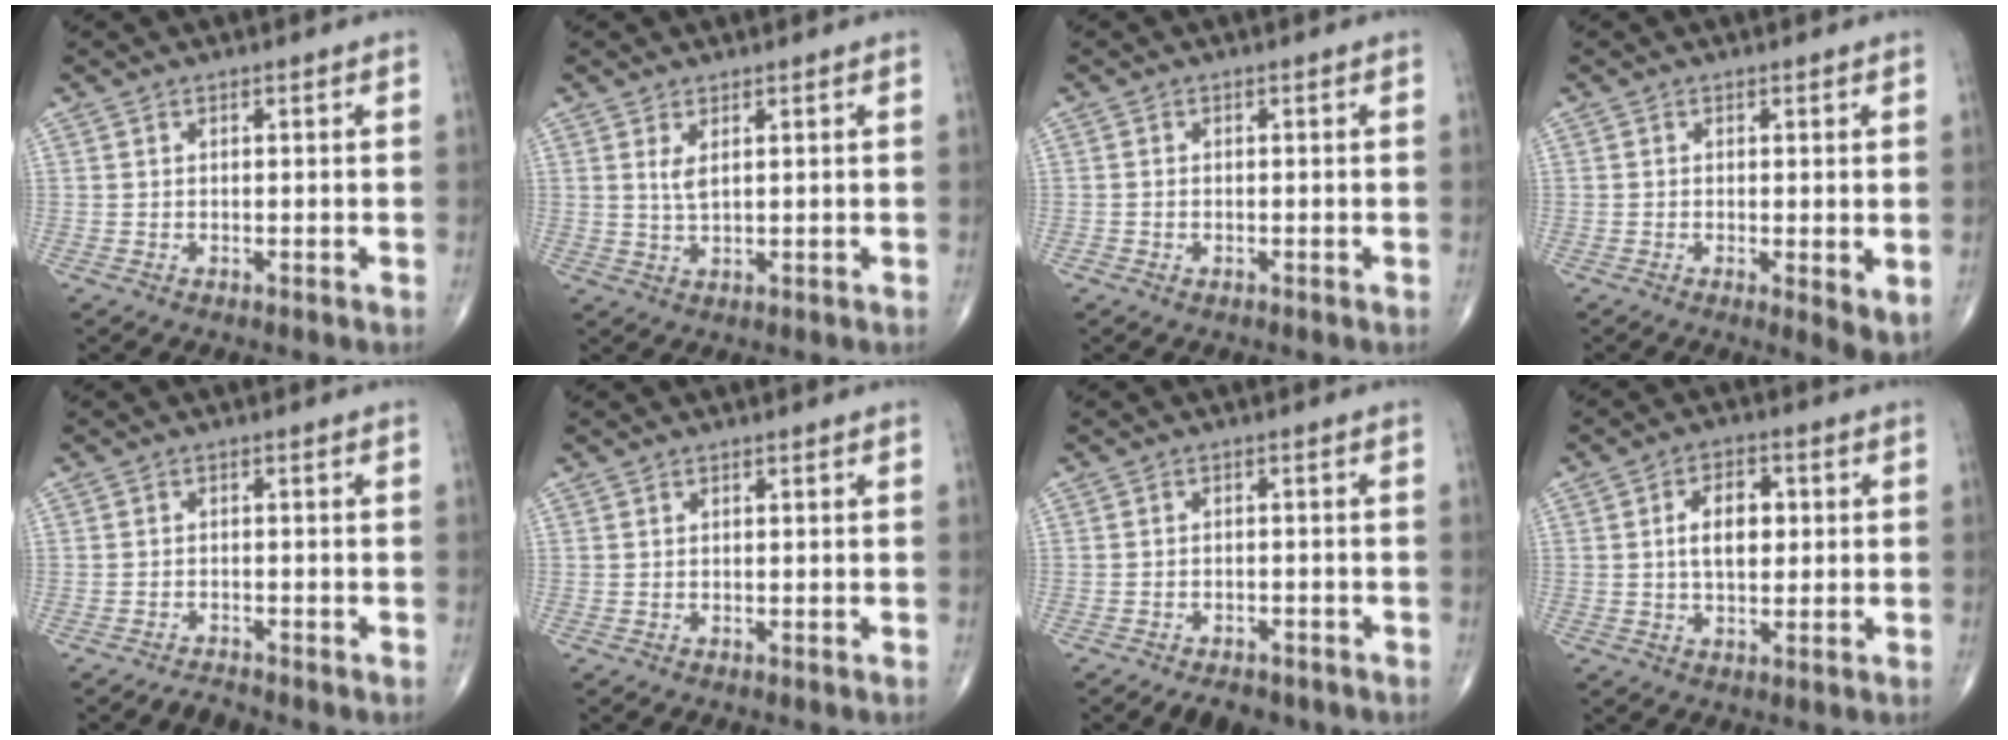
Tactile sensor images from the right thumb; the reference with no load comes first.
{"total": 2.5, "force": [1.0, 0.8, 2.1], "torque": [-0.044, -0.009, 0.026]}
{"total": 0.7, "force": [-0.3, 0.5, 0.3], "torque": [-0.008, 0.004, -0.004]}
{"total": 4.2, "force": [-0.4, 1.3, 4.0], "torque": [-0.060, -0.015, -0.009]}
{"total": 1.5, "force": [-1.5, 0.2, 0.1], "torque": [-0.007, 0.002, -0.028]}
{"total": 0.0}
{"total": 5.9, "force": [-4.2, 3.2, 2.6], "torque": [-0.029, 0.019, -0.056]}
{"total": 7.1, "force": [0.8, 4.2, 5.6], "torque": [-0.078, 0.007, 0.010]}